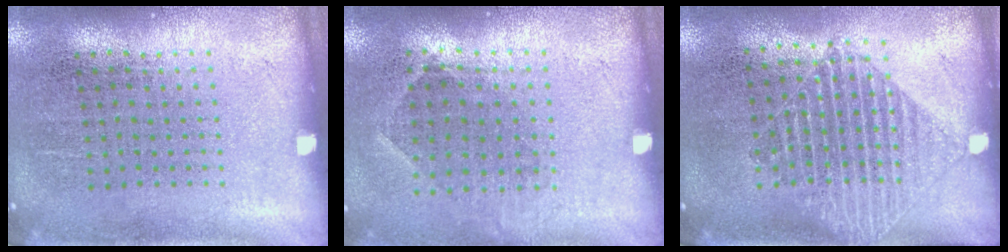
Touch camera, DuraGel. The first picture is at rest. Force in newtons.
{"total": 0.8, "press": 0.7, "slide": 0.5}
{"total": 1.4, "press": 1.2, "slide": 0.6}